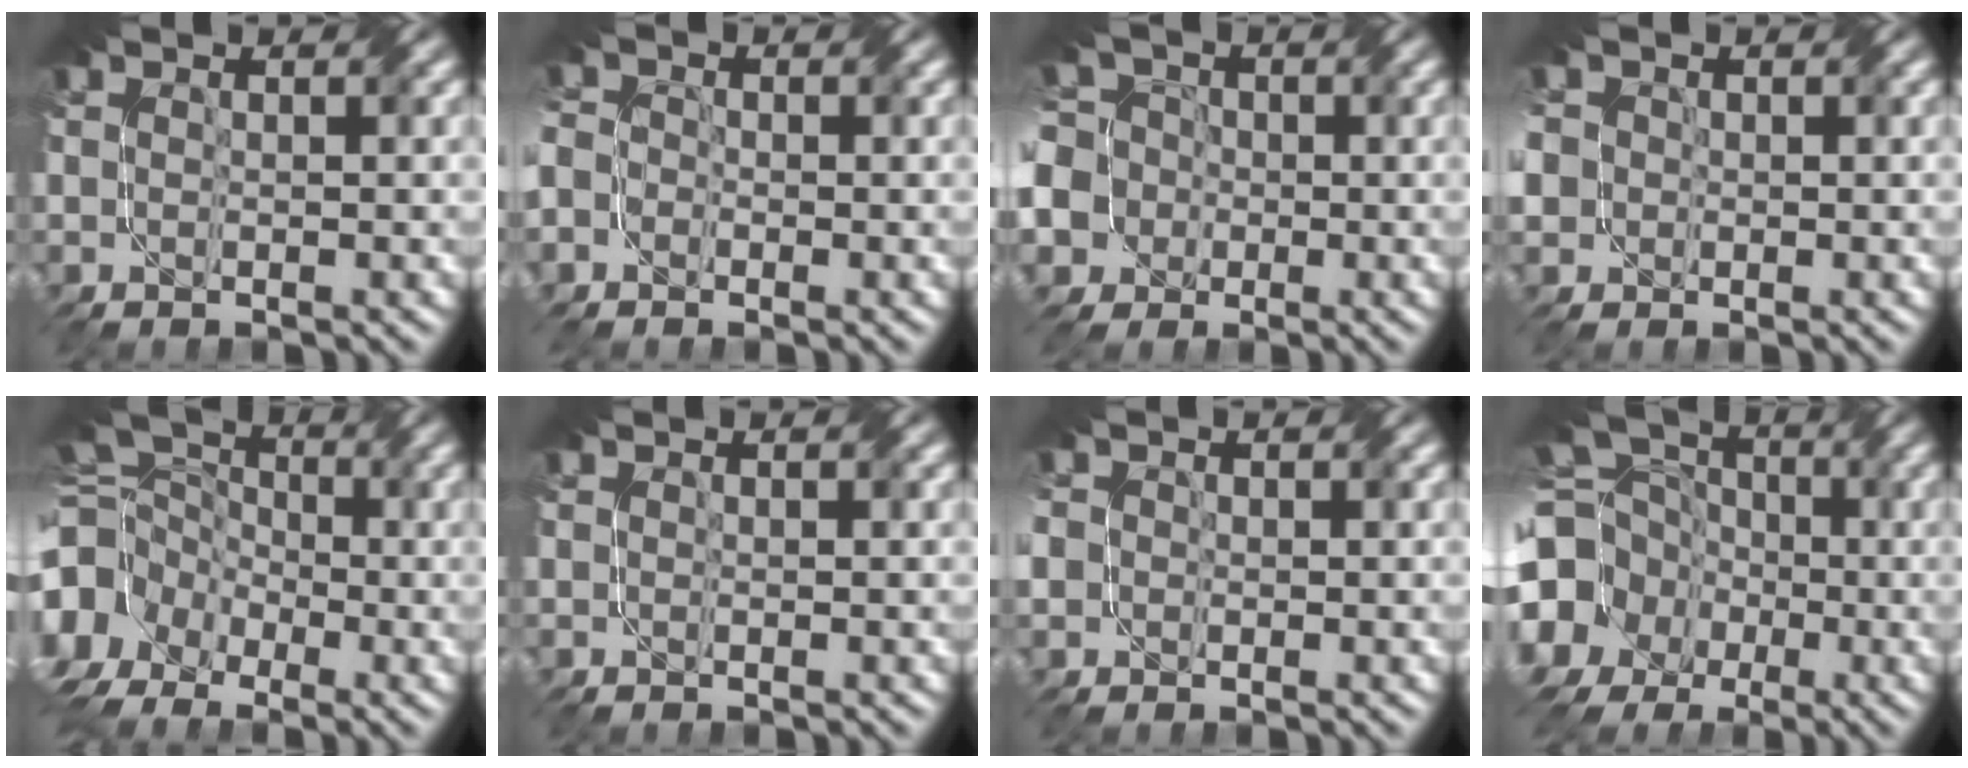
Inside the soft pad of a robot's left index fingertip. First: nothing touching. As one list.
[{"total": 3.0, "force": [-1.5, 2.5, 0.8], "torque": [-0.019, 0.006, -0.035]}, {"total": 9.7, "force": [-2.7, 8.7, 3.3], "torque": [-0.089, 0.007, -0.078]}, {"total": 4.8, "force": [0.1, 4.2, 2.3], "torque": [-0.064, 0.015, -0.002]}, {"total": 11.1, "force": [-4.7, 8.3, 5.6], "torque": [-0.140, -0.005, -0.082]}, {"total": 0.0}, {"total": 3.0, "force": [-0.4, 2.6, 1.3], "torque": [-0.038, 0.000, -0.001]}, {"total": 16.5, "force": [-2.7, 15.1, 6.2], "torque": [-0.192, -0.013, -0.076]}]